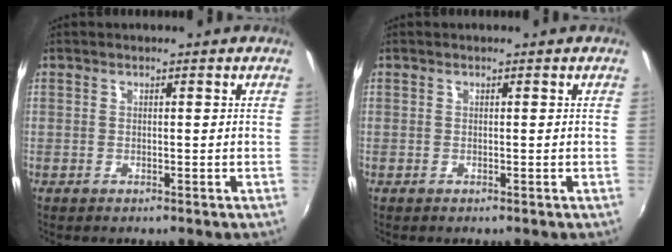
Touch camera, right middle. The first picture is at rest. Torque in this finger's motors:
{"motor_torque": [-0.10, 0.01, -0.01, 0.00]}